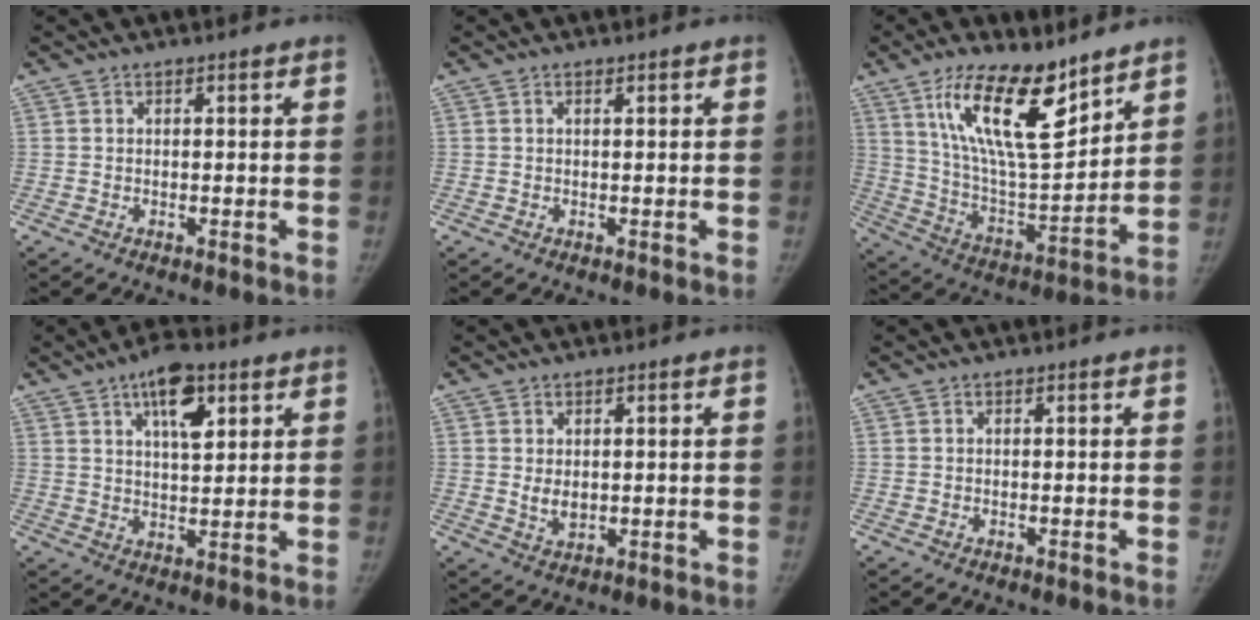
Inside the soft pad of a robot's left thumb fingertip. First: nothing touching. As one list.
[{"total": 0.6, "force": [0.4, 0.2, 0.5], "torque": [-0.008, 0.000, 0.006]}, {"total": 19.4, "force": [11.9, 6.6, 13.8], "torque": [-0.209, -0.070, 0.225]}, {"total": 9.2, "force": [4.6, 4.0, 6.9], "torque": [-0.091, -0.022, 0.073]}, {"total": 3.2, "force": [0.5, 2.2, 2.3], "torque": [-0.031, -0.010, 0.017]}, {"total": 0.0}]